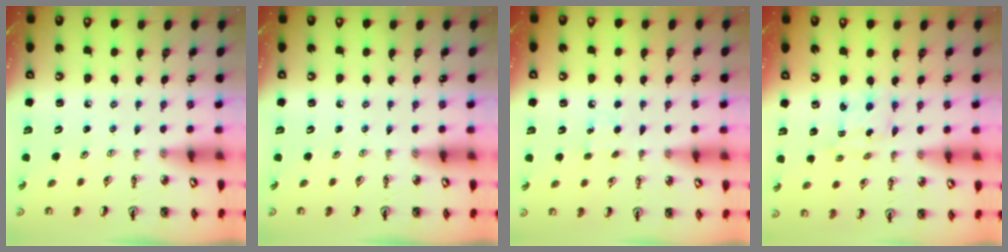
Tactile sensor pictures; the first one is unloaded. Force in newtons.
{"total": 0.0}
{"total": 6.1, "press": 6.1, "slide": 0.7}
{"total": 1.9, "press": 1.9, "slide": 0.4}